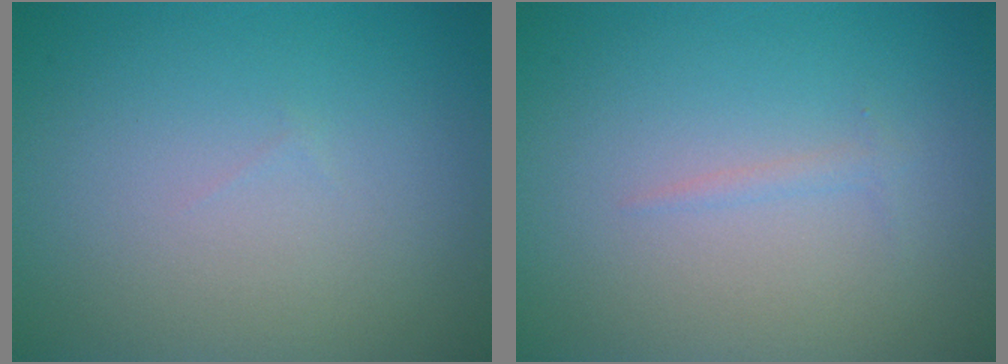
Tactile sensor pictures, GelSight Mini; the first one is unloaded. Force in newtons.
{"total": 0.7, "press": 0.7, "slide": 0.0}